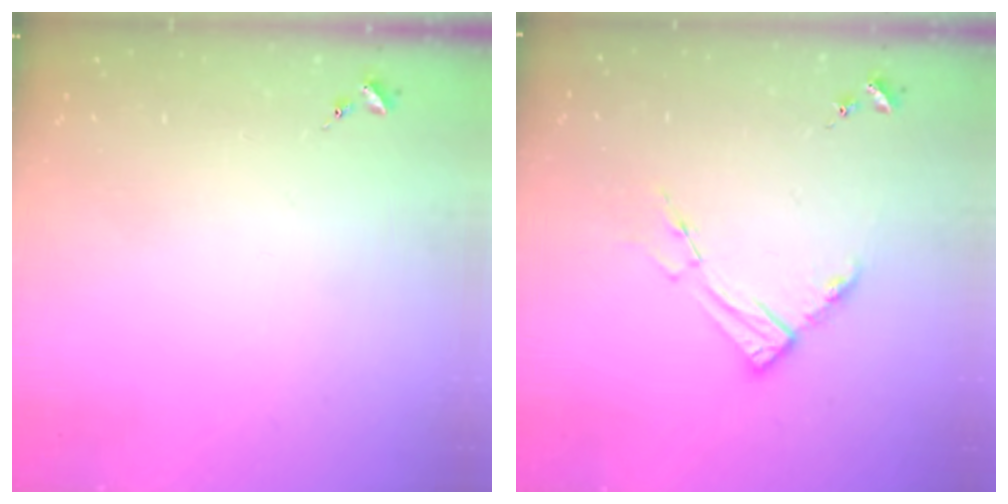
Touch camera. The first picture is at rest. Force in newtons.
{"total": 8.6, "press": 8.5, "slide": 0.9}